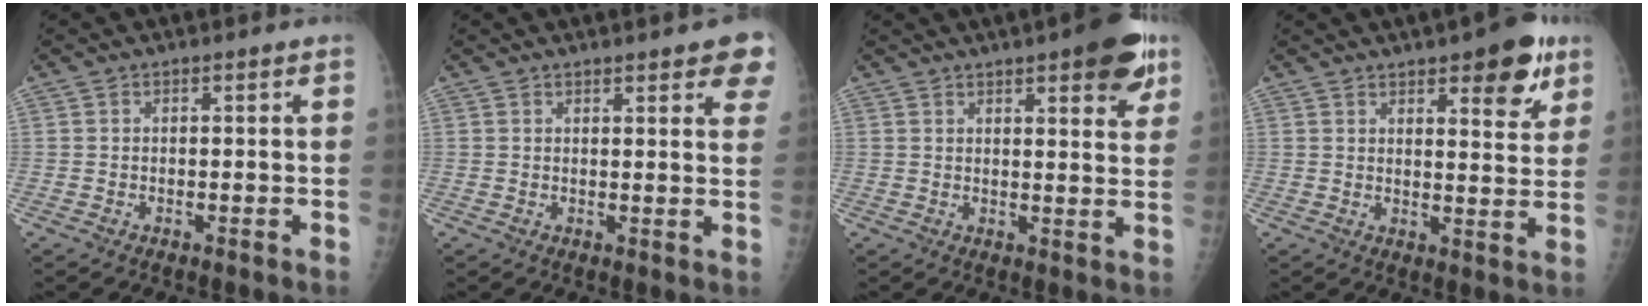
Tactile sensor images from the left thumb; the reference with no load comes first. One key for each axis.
{"total": 8.7, "fx": 5.7, "fy": 2.1, "fz": 6.2, "tx": -0.049, "ty": -0.015, "tz": 0.061}
{"total": 11.3, "fx": 6.5, "fy": 3.2, "fz": 8.7, "tx": -0.083, "ty": -0.024, "tz": 0.080}
{"total": 10.6, "fx": 6.2, "fy": 3.6, "fz": 7.9, "tx": -0.075, "ty": -0.029, "tz": 0.080}